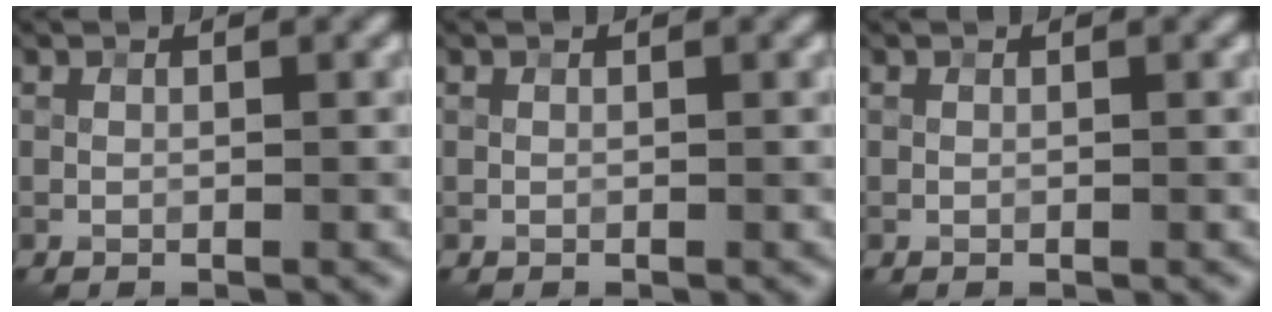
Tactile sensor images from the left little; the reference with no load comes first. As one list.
[{"total": 0.0}, {"total": 0.0}]